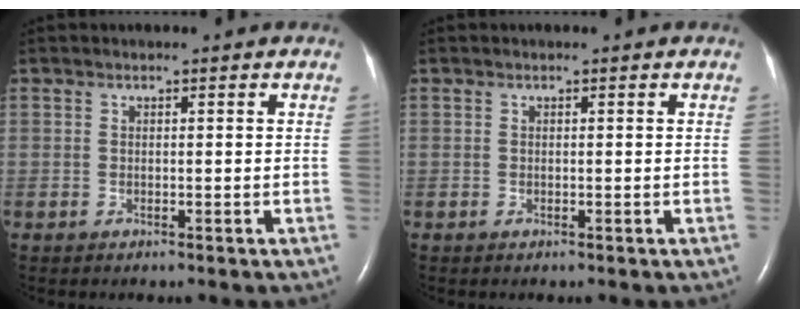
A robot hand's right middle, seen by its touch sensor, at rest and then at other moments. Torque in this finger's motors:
{"motor_torque": [-0.02, 0.10, 0.00, 0.01]}